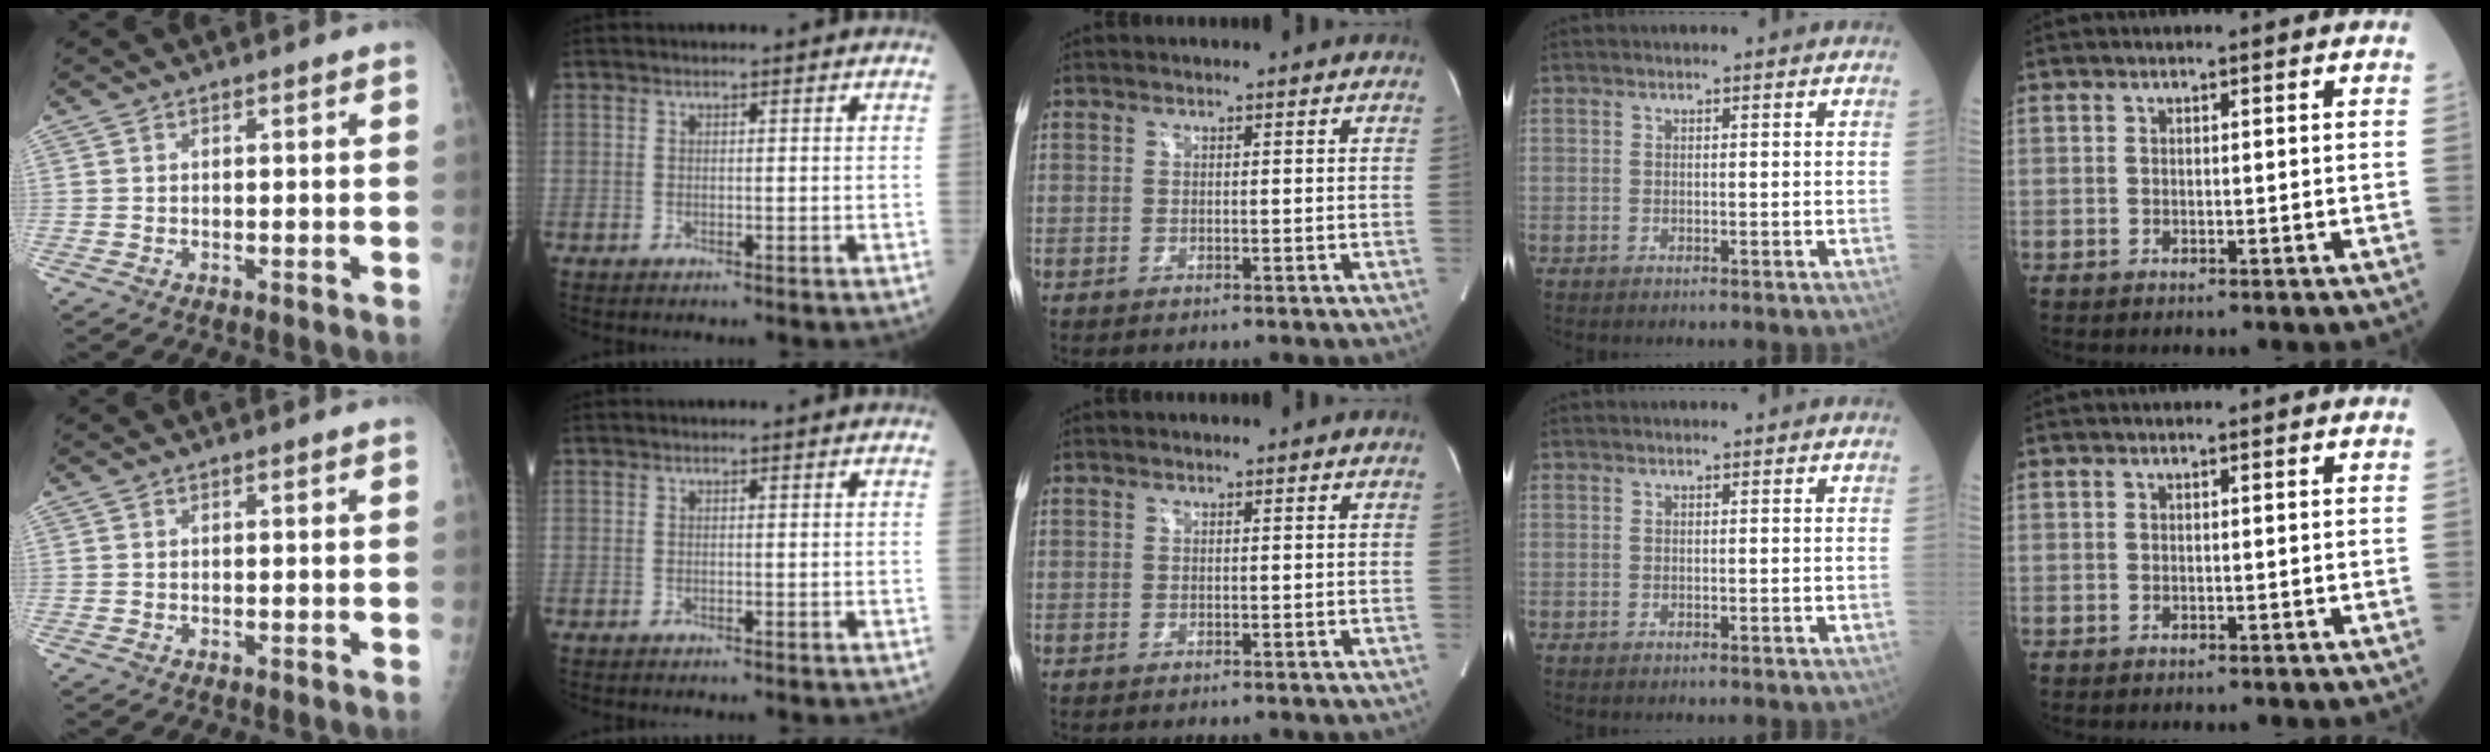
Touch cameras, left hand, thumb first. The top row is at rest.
{}